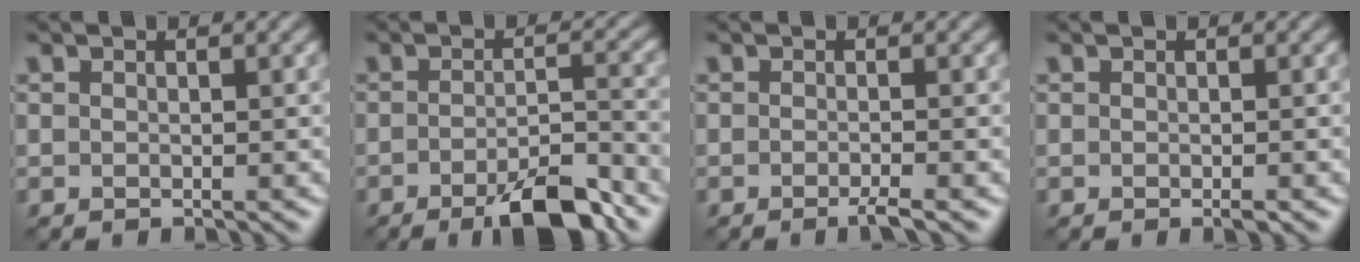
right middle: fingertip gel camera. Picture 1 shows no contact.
{"total": 6.7, "force": [-4.0, 1.6, 5.2], "torque": [-0.082, 0.000, -0.065]}
{"total": 1.6, "force": [-0.9, 0.2, 1.3], "torque": [-0.018, -0.002, -0.021]}
{"total": 0.7, "force": [-0.4, 0.1, 0.6], "torque": [-0.009, -0.001, -0.006]}